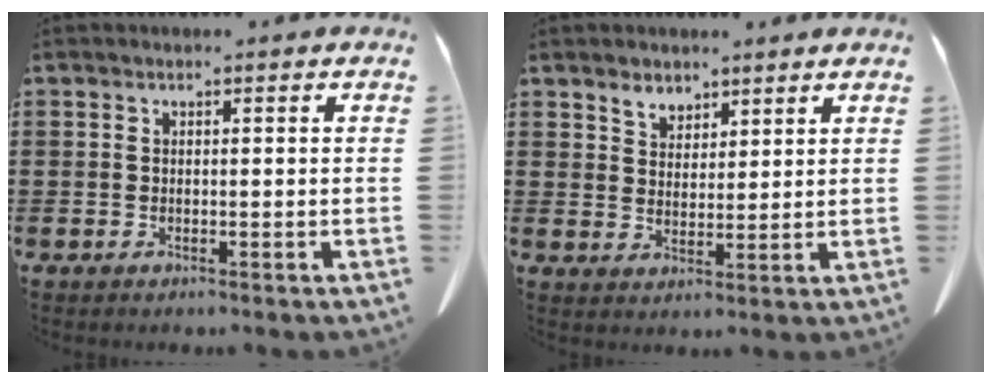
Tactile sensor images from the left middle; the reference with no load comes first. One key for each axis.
{"total": 3.3, "fx": 2.8, "fy": 1.7, "fz": 0.3, "tx": -0.015, "ty": 0.002, "tz": 0.054}